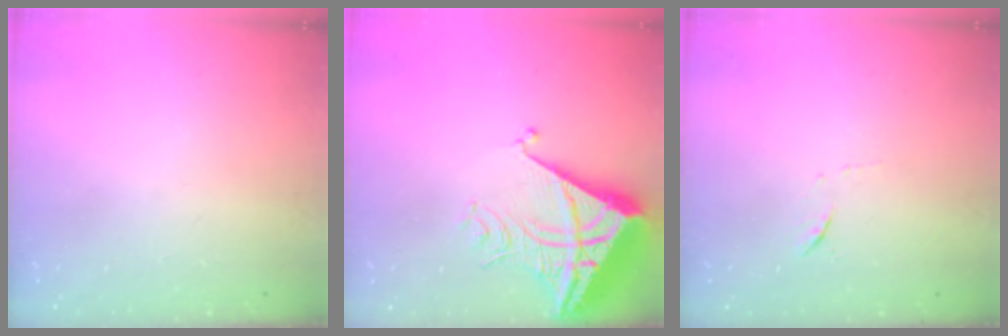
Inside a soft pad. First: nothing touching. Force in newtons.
{"total": 7.8, "press": 7.8, "slide": 0.7}
{"total": 5.0, "press": 4.8, "slide": 1.4}